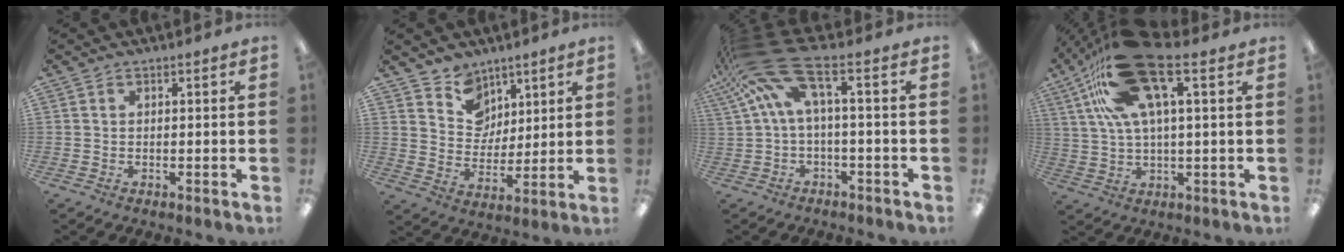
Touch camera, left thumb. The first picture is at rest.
{"total": 8.9, "force": [6.3, 6.3, 0.4], "torque": [-0.018, -0.049, 0.120]}
{"total": 12.3, "force": [3.7, 3.2, 11.2], "torque": [-0.234, -0.022, 0.054]}
{"total": 20.6, "force": [10.2, 7.2, 16.3], "torque": [-0.315, -0.016, 0.175]}